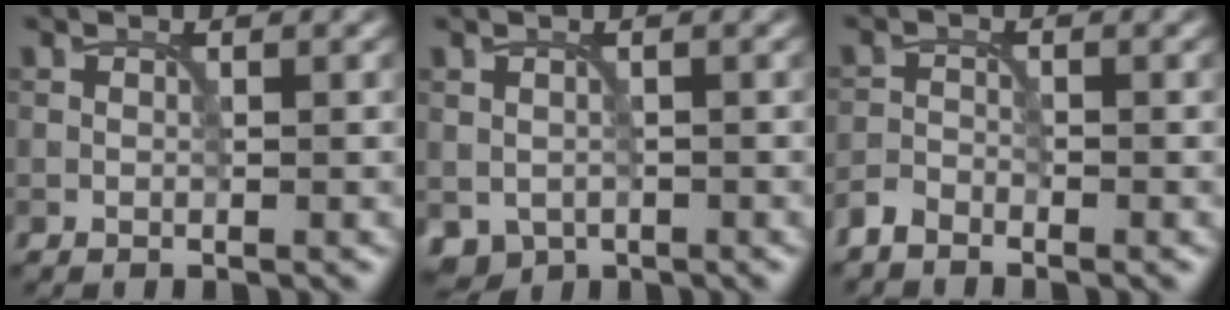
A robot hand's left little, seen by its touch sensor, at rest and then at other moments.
{"total": 1.2, "force": [-0.3, 1.1, 0.6], "torque": [-0.012, -0.008, -0.003]}
{"total": 1.5, "force": [-1.4, 0.4, 0.2], "torque": [-0.005, 0.002, -0.035]}